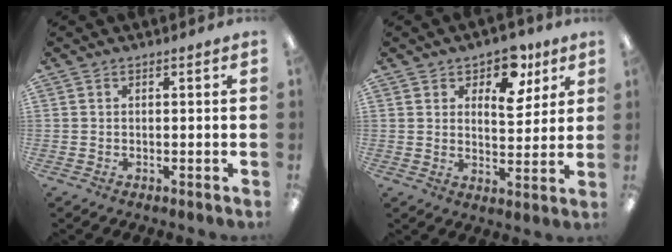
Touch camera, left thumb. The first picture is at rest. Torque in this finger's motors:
{"motor_torque": [-0.05, 0.39, -0.24, 0.15, 0.02]}